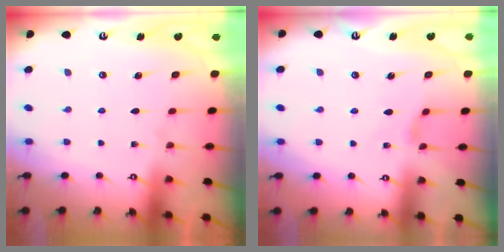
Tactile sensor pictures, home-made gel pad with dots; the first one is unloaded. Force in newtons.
{"total": 2.3, "press": 2.2, "slide": 0.5}